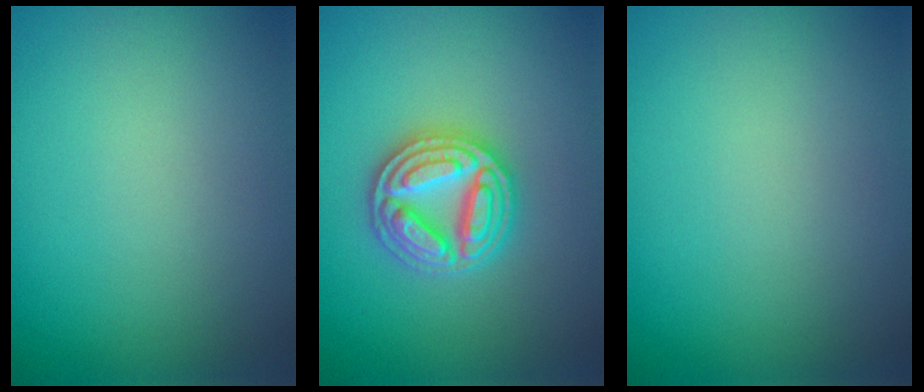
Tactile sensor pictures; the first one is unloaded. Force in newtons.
{"total": 5.0, "press": 4.9, "slide": 0.9}
{"total": 0.0}